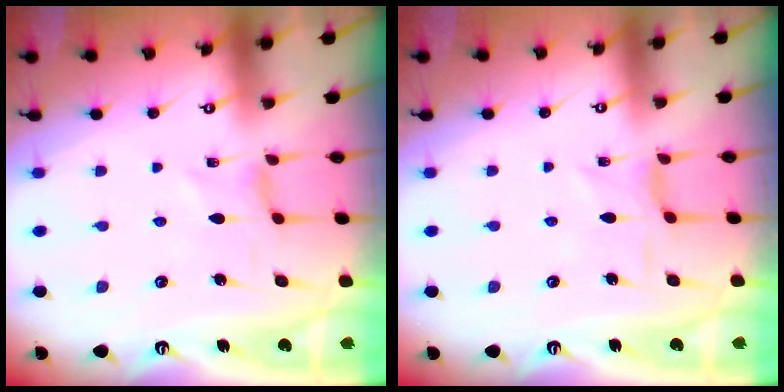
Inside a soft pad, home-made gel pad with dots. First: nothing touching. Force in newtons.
{"total": 2.1, "press": 2.1, "slide": 0.5}